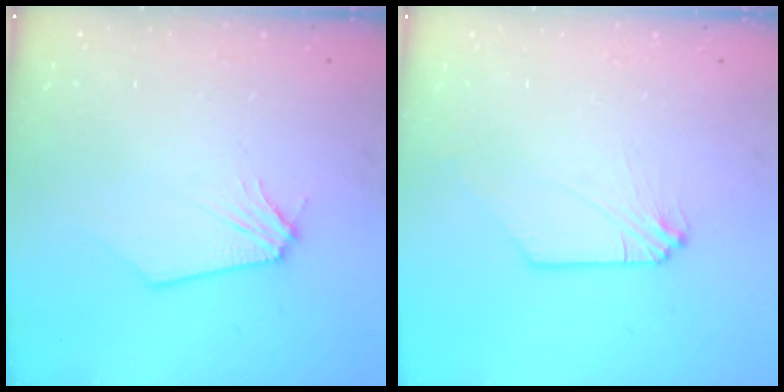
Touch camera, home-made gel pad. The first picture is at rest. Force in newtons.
{"total": 0.0}